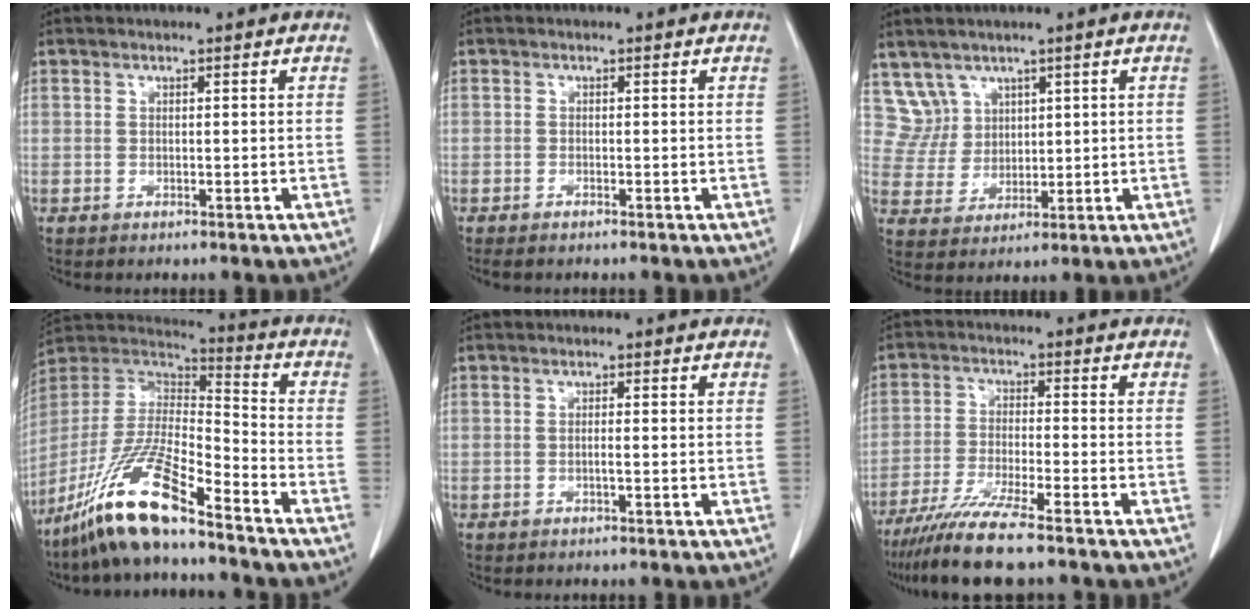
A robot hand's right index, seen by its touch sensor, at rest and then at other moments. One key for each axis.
{"total": 1.4, "fx": -1.2, "fy": 0.1, "fz": 0.7, "tx": -0.012, "ty": -0.002, "tz": -0.016}
{"total": 5.2, "fx": 3.4, "fy": 3.9, "fz": -0.5, "tx": 0.009, "ty": 0.009, "tz": 0.078}
{"total": 16.0, "fx": -11.4, "fy": 1.9, "fz": 11.1, "tx": -0.225, "ty": -0.012, "tz": -0.215}
{"total": 0.9, "fx": -0.2, "fy": -0.1, "fz": 0.8, "tx": -0.016, "ty": 0.001, "tz": -0.004}
{"total": 9.5, "fx": -7.6, "fy": -0.3, "fz": 5.7, "tx": -0.101, "ty": -0.030, "tz": -0.133}